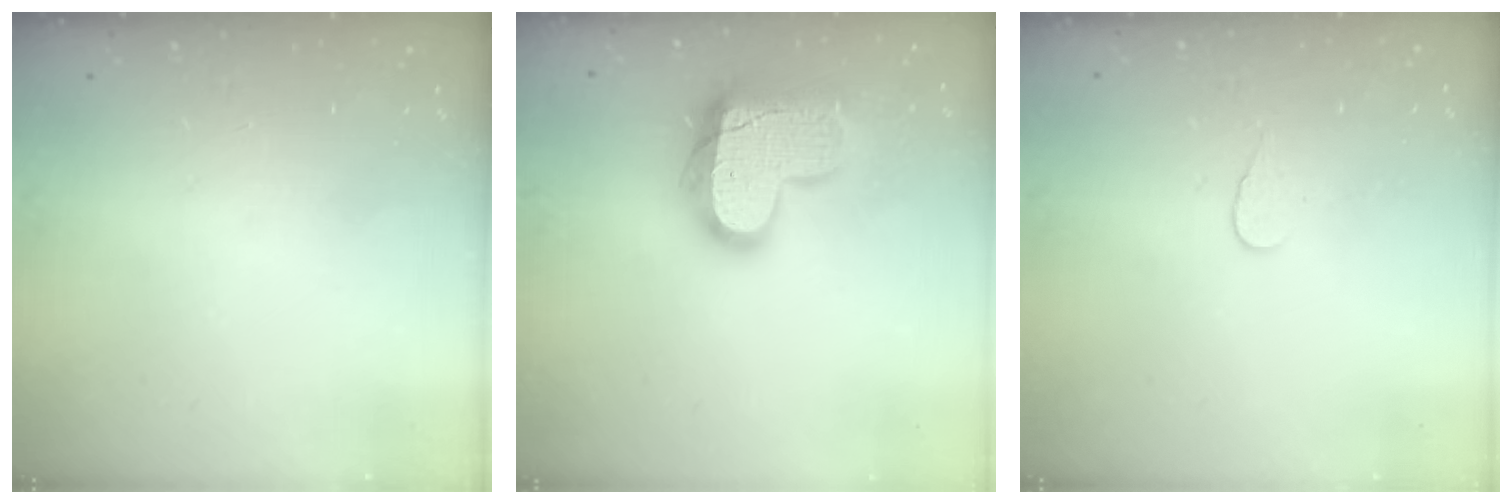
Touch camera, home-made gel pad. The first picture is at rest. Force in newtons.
{"total": 18.0, "press": 17.9, "slide": 1.3}
{"total": 3.8, "press": 3.8, "slide": 0.4}